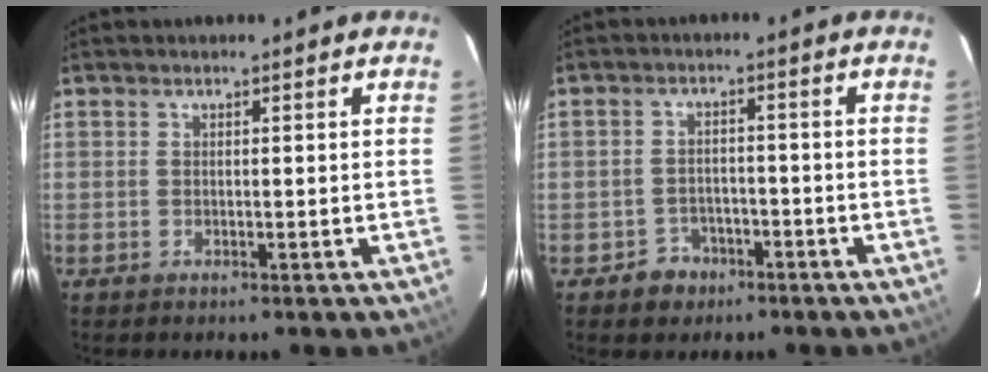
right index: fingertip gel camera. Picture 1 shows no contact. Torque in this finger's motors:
{"motor_torque": [-0.20, 0.03, -0.55, -0.21]}